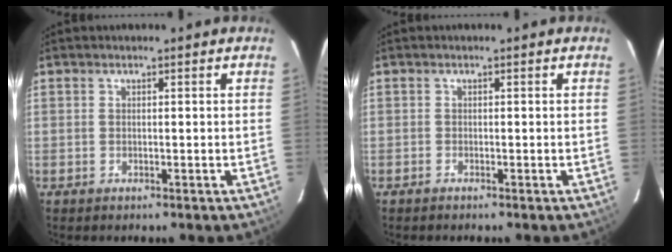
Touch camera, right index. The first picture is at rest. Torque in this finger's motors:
{"motor_torque": [0.02, 0.01, -0.02, 0.00]}